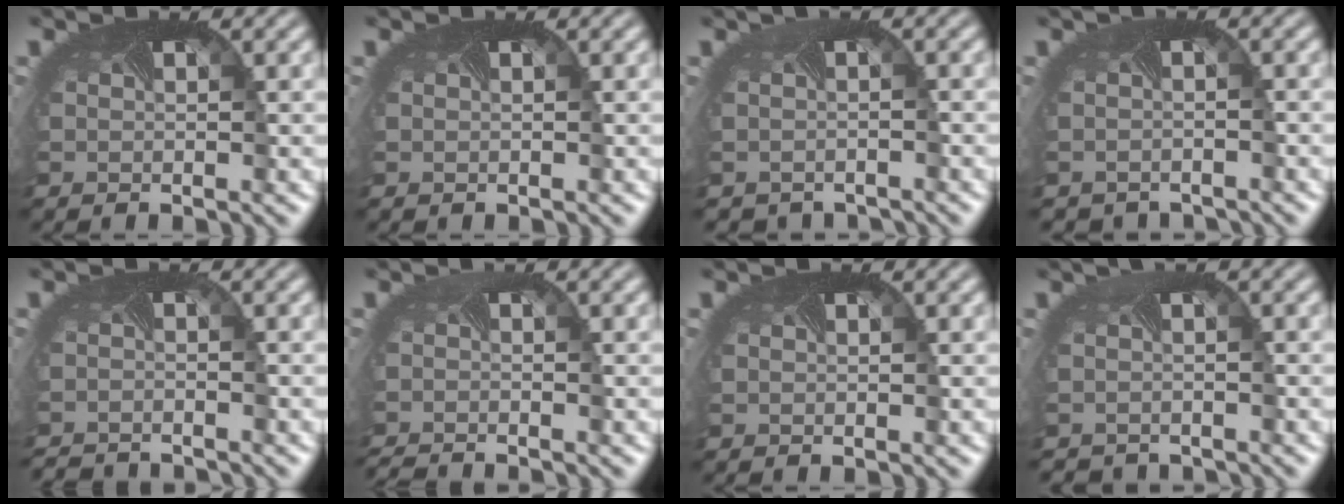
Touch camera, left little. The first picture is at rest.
{"total": 0.0}
{"total": 1.5, "force": [-1.4, 0.7, 0.2], "torque": [0.006, -0.018, -0.020]}
{"total": 1.9, "force": [-1.8, 0.6, 0.2], "torque": [0.000, -0.020, -0.028]}
{"total": 3.6, "force": [-3.5, 0.1, 0.2], "torque": [-0.008, -0.024, -0.059]}
{"total": 2.7, "force": [-2.7, -0.3, 0.3], "torque": [-0.010, -0.018, -0.054]}
{"total": 0.0}
{"total": 1.6, "force": [-1.6, 0.0, 0.0], "torque": [0.003, -0.015, -0.026]}